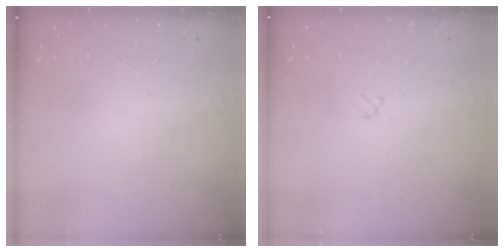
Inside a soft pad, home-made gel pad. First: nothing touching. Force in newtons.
{"total": 1.8, "press": 1.8, "slide": 0.3}